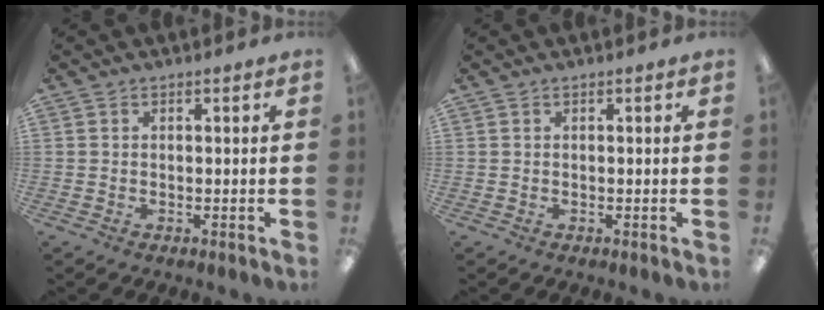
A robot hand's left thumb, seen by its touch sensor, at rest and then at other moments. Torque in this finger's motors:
{"motor_torque": [0.01, 0.00, 0.01, -0.01, 0.00]}